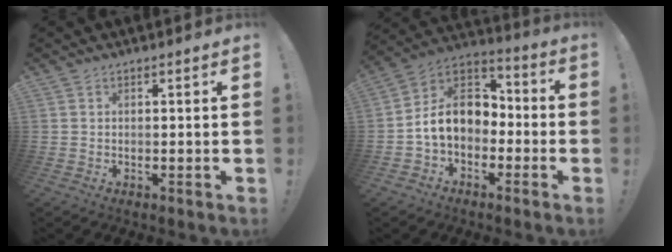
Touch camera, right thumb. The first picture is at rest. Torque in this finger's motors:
{"motor_torque": [1.92, 2.16, 1.37, -0.80, 0.05]}